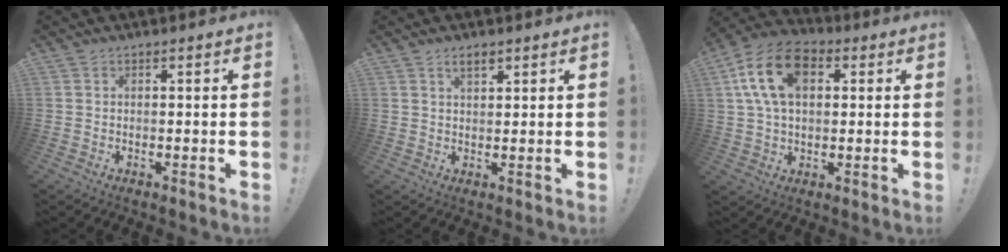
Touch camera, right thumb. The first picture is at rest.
{"total": 2.8, "force": [1.8, 1.2, 1.8], "torque": [-0.025, -0.006, 0.029]}
{"total": 16.8, "force": [5.2, 10.8, 11.8], "torque": [-0.221, 0.002, 0.095]}